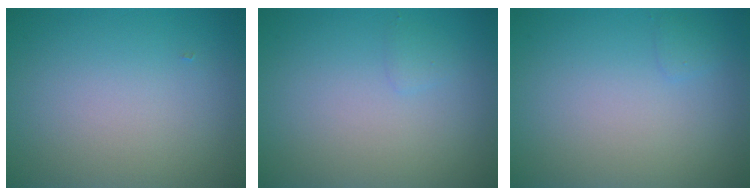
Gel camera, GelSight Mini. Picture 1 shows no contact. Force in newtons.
{"total": 0.7, "press": 0.7, "slide": 0.0}
{"total": 0.7, "press": 0.7, "slide": 0.1}